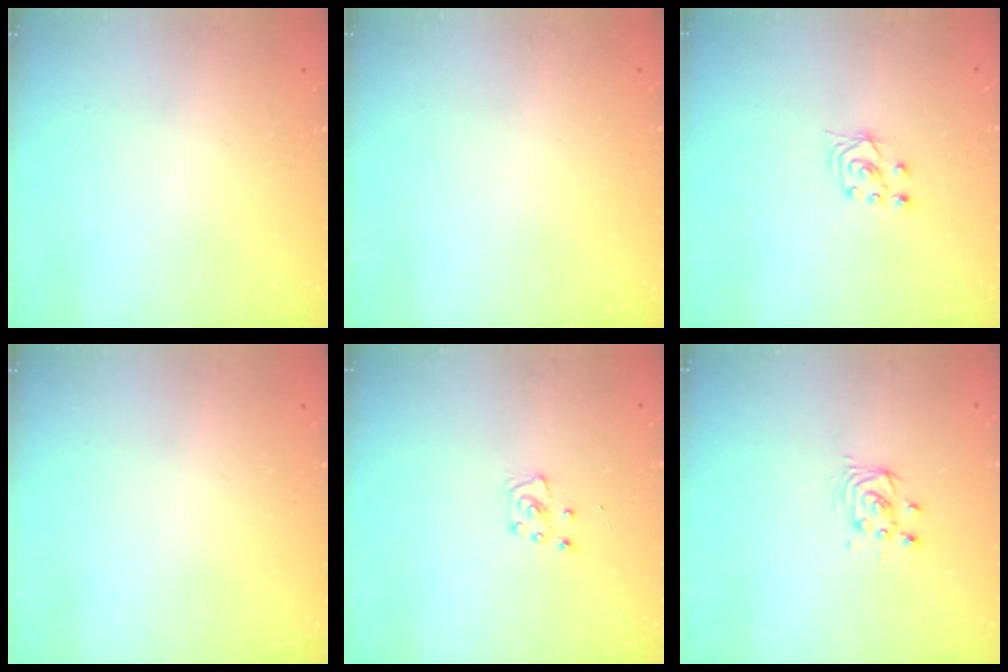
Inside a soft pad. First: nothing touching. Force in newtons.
{"total": 0.0}
{"total": 3.0, "press": 2.9, "slide": 1.0}
{"total": 0.0}
{"total": 5.7, "press": 5.6, "slide": 0.8}
{"total": 3.9, "press": 3.9, "slide": 0.3}